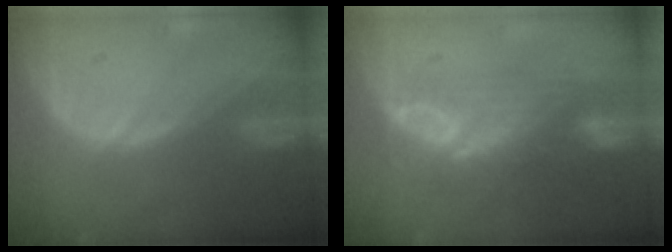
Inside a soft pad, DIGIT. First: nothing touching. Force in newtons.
{"total": 7.9, "press": 7.0, "slide": 3.7}